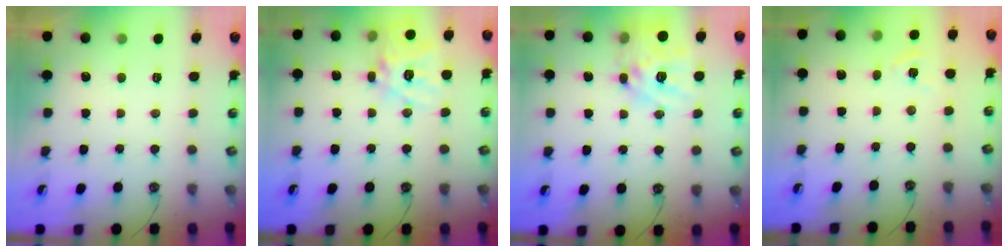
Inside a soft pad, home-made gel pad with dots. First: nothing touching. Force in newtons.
{"total": 15.4, "press": 15.2, "slide": 2.1}
{"total": 14.4, "press": 14.3, "slide": 1.2}
{"total": 3.7, "press": 3.6, "slide": 0.5}